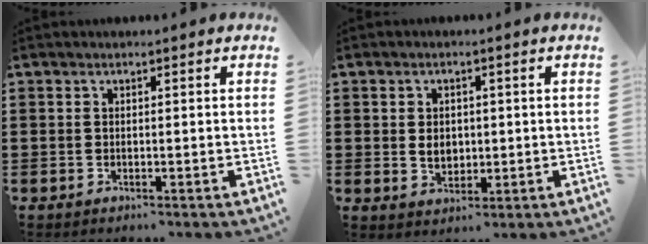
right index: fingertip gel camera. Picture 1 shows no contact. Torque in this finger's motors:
{"motor_torque": [0.21, -0.13, 0.10, 0.08]}